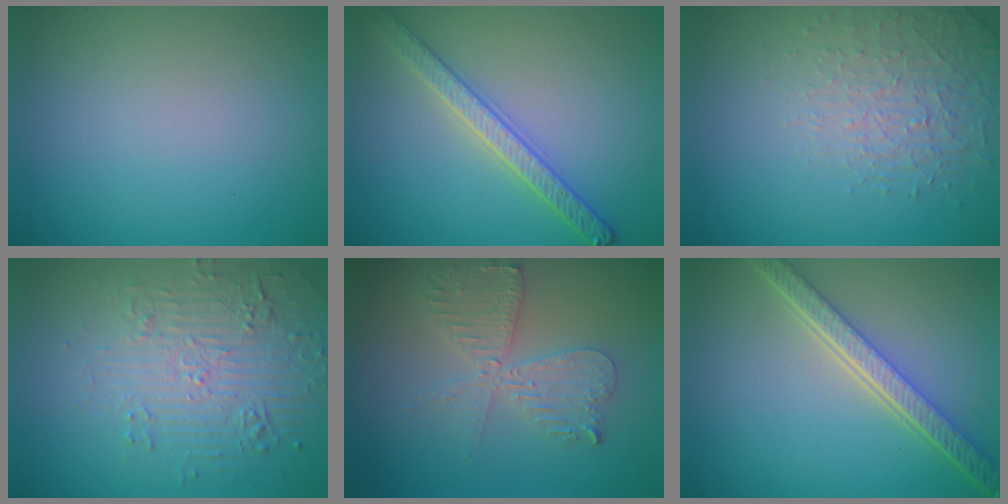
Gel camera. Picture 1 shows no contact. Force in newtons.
{"total": 3.6, "press": 3.5, "slide": 0.7}
{"total": 1.9, "press": 1.4, "slide": 1.3}
{"total": 5.0, "press": 3.5, "slide": 3.5}
{"total": 4.1, "press": 3.5, "slide": 2.2}
{"total": 5.6, "press": 4.1, "slide": 3.8}